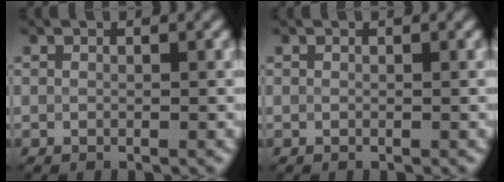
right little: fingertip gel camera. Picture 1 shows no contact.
{"total": 0.0}